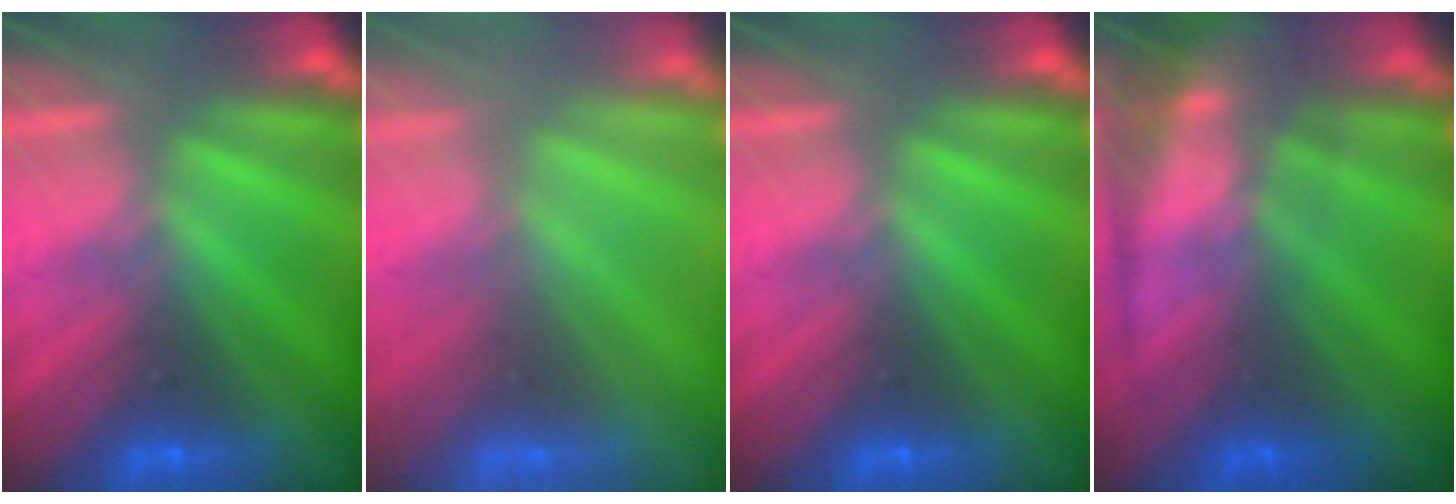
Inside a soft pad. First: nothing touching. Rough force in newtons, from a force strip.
{"total": 3.4}
{"total": 0.0}
{"total": 5.8}